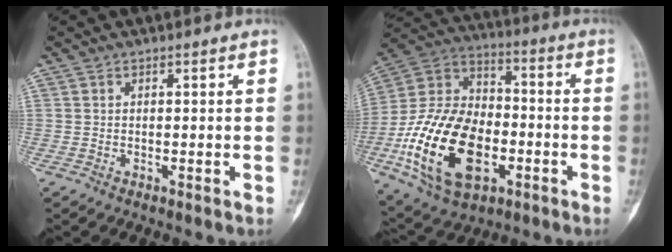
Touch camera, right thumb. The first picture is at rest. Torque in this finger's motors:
{"motor_torque": [0.41, 1.21, 2.33, -0.44, 0.40]}